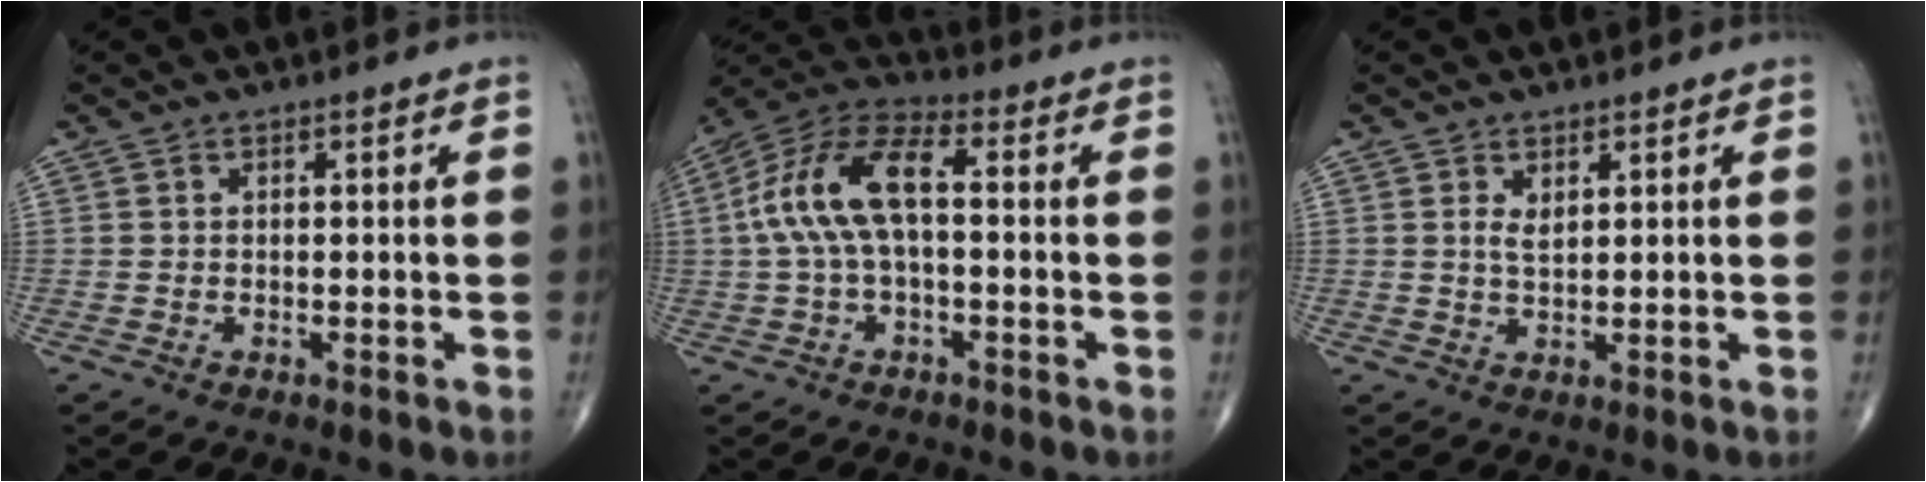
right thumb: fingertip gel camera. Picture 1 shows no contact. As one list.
[{"total": 13.1, "force": [0.5, 6.0, 11.7], "torque": [-0.244, 0.043, 0.001]}, {"total": 2.1, "force": [1.1, 1.0, 1.5], "torque": [-0.023, -0.011, 0.024]}]